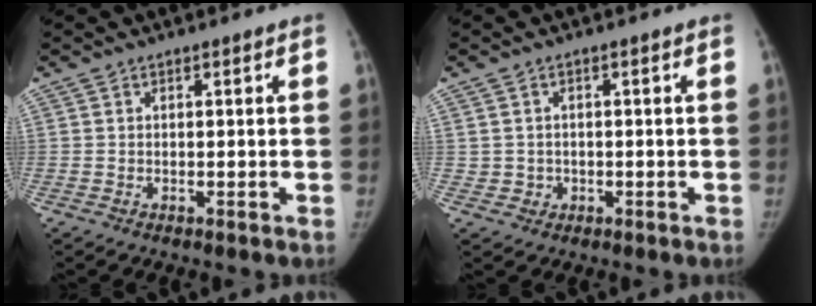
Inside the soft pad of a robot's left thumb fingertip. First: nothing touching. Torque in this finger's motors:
{"motor_torque": [-0.03, 0.05, 0.11, 0.13, -0.04]}